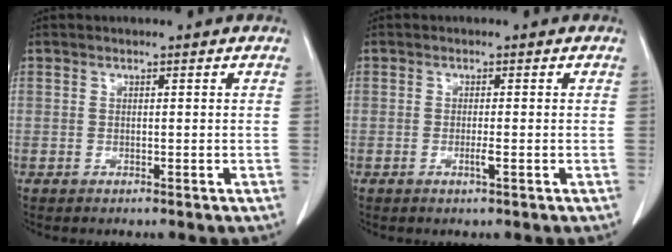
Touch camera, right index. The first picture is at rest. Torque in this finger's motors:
{"motor_torque": [-0.04, 0.05, 0.02, 0.00]}